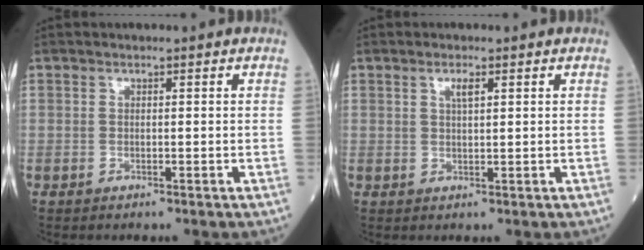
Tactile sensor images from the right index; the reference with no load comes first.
{"total": 1.8, "force": [0.9, 0.3, 1.6], "torque": [-0.030, 0.001, 0.016]}